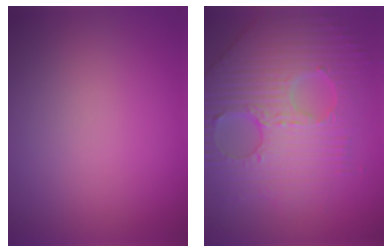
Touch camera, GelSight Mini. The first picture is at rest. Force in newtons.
{"total": 10.6, "press": 7.2, "slide": 7.8}